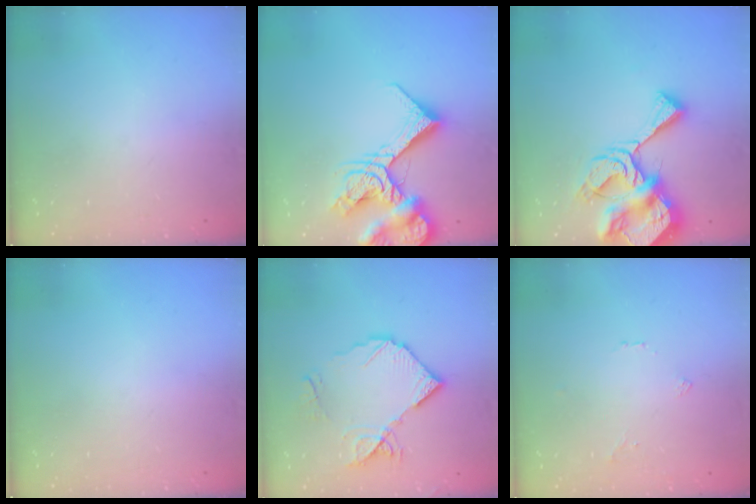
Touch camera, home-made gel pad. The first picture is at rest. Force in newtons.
{"total": 18.1, "press": 18.0, "slide": 1.9}
{"total": 16.2, "press": 16.1, "slide": 1.7}
{"total": 0.0}
{"total": 11.8, "press": 11.7, "slide": 1.3}
{"total": 1.5, "press": 1.4, "slide": 0.2}